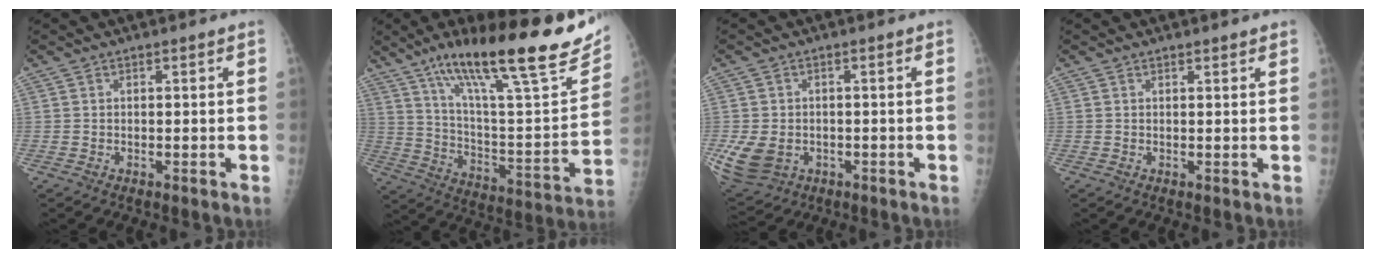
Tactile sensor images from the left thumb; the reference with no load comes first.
{"total": 30.3, "force": [18.8, 7.0, 22.8], "torque": [-0.323, -0.042, 0.304]}
{"total": 10.8, "force": [-3.0, 8.4, 6.0], "torque": [-0.137, -0.003, -0.035]}
{"total": 1.1, "force": [1.0, 0.2, 0.5], "torque": [-0.002, -0.001, 0.012]}